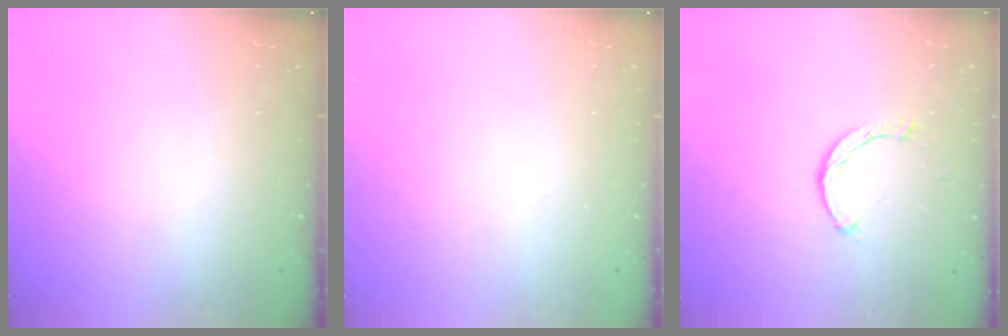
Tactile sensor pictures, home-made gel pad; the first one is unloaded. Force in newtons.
{"total": 0.0}
{"total": 2.1, "press": 2.1, "slide": 0.1}